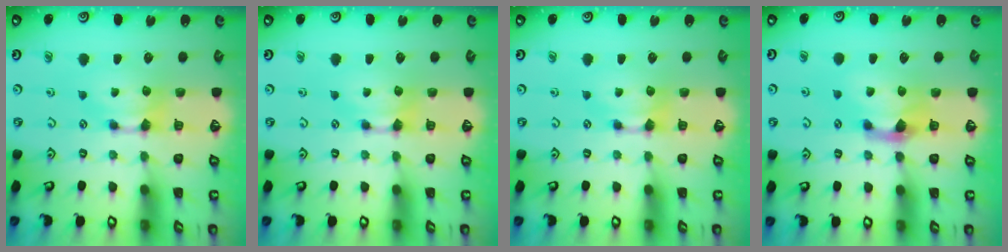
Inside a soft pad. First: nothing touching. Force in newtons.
{"total": 0.0}
{"total": 0.0}
{"total": 2.4, "press": 2.0, "slide": 1.3}